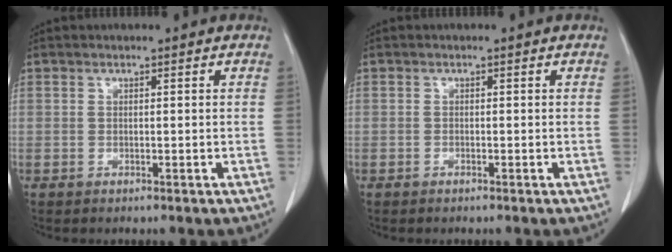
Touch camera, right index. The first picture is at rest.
{"total": 0.0}